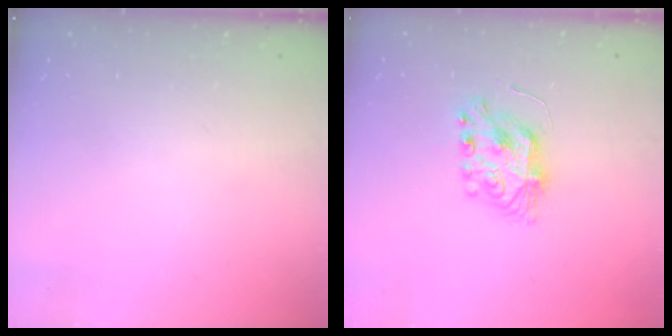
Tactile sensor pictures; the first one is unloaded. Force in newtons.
{"total": 7.9, "press": 7.9, "slide": 0.5}